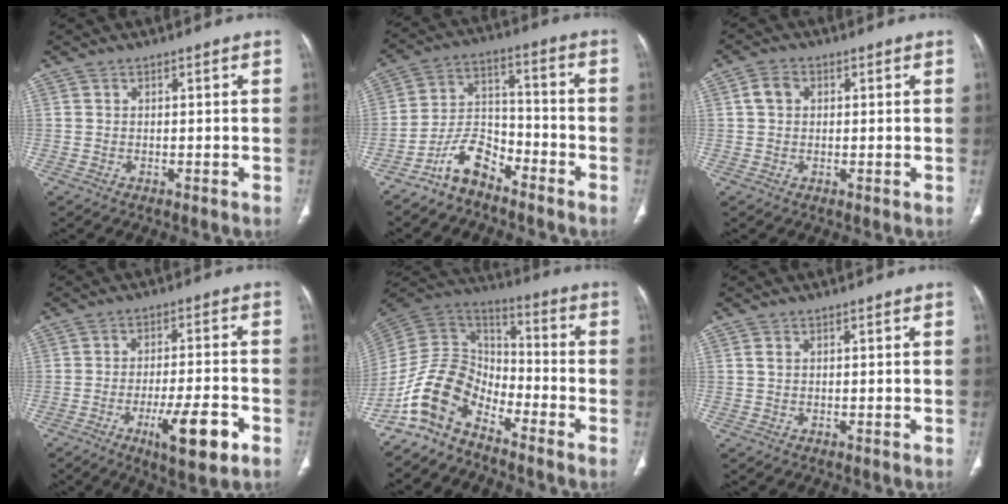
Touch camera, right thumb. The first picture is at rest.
{"total": 8.5, "force": [-6.6, 4.0, 3.6], "torque": [-0.061, 0.066, -0.134]}
{"total": 3.1, "force": [0.7, 2.4, 1.9], "torque": [-0.033, 0.008, 0.011]}
{"total": 11.0, "force": [-5.0, 2.5, 9.5], "torque": [-0.150, 0.014, -0.071]}
{"total": 12.4, "force": [-8.6, 6.7, 5.8], "torque": [-0.101, 0.086, -0.183]}
{"total": 0.7, "force": [0.3, 0.5, 0.5], "torque": [-0.011, 0.002, 0.005]}